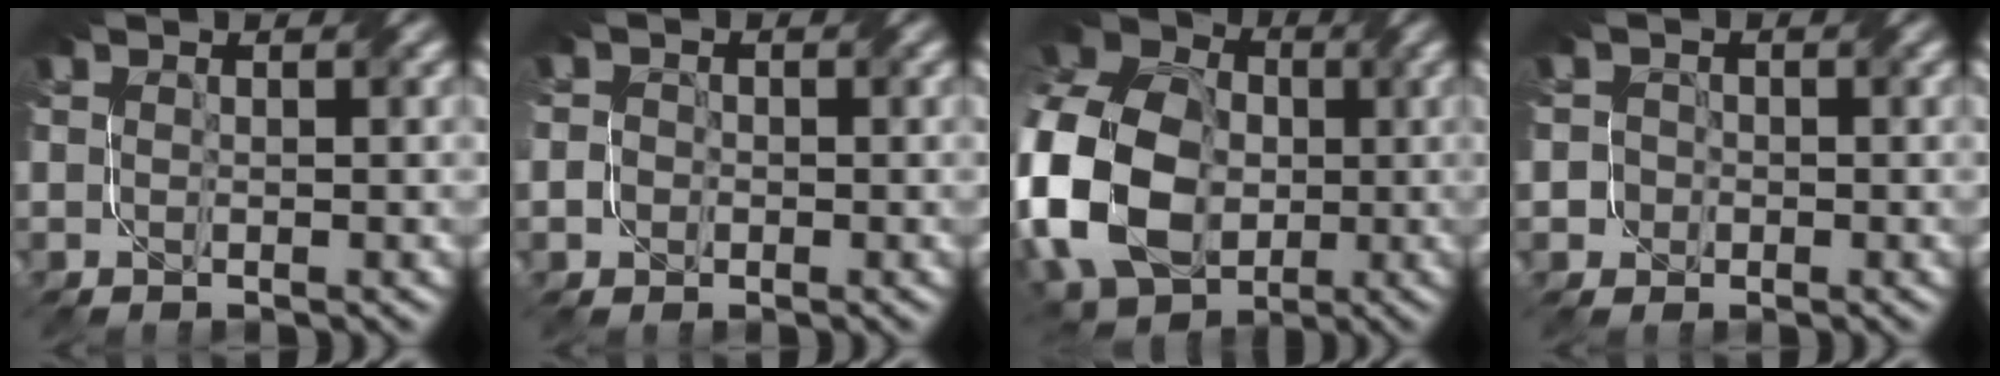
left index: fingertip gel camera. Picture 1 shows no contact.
{"total": 1.8, "force": [-0.3, 1.6, 0.8], "torque": [0.000, 0.011, -0.026]}
{"total": 18.1, "force": [-3.0, 13.6, 11.6], "torque": [-0.273, 0.013, -0.075]}
{"total": 2.1, "force": [-0.6, 2.0, 0.6], "torque": [0.006, 0.014, -0.024]}